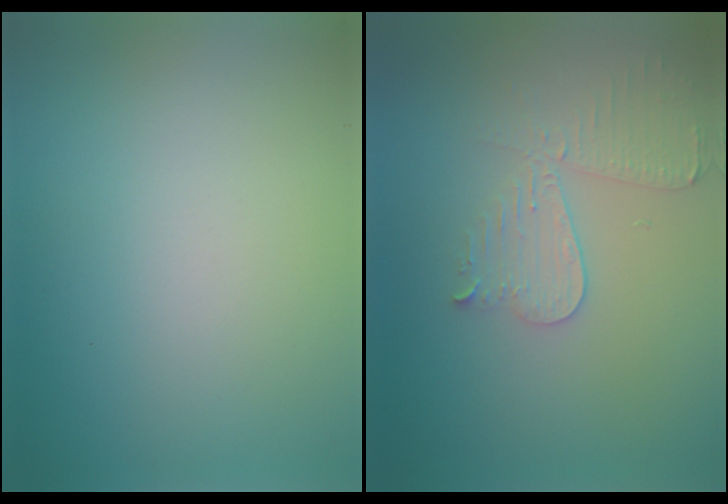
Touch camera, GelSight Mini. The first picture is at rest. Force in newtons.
{"total": 3.9, "press": 3.7, "slide": 1.2}